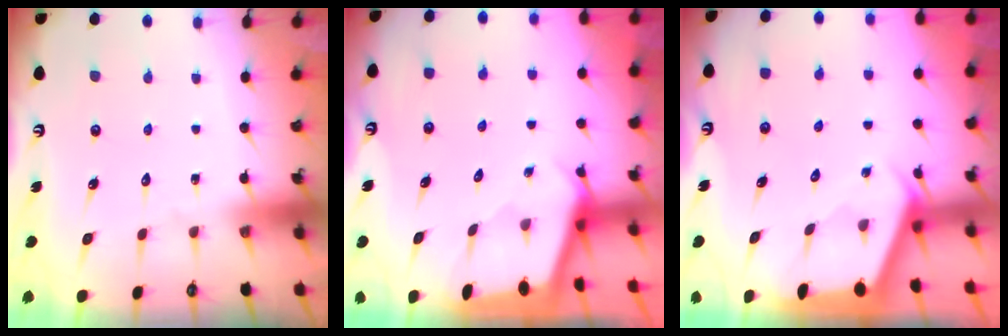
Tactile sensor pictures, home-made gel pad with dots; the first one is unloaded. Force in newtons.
{"total": 1.7, "press": 1.6, "slide": 0.2}
{"total": 2.1, "press": 2.1, "slide": 0.4}